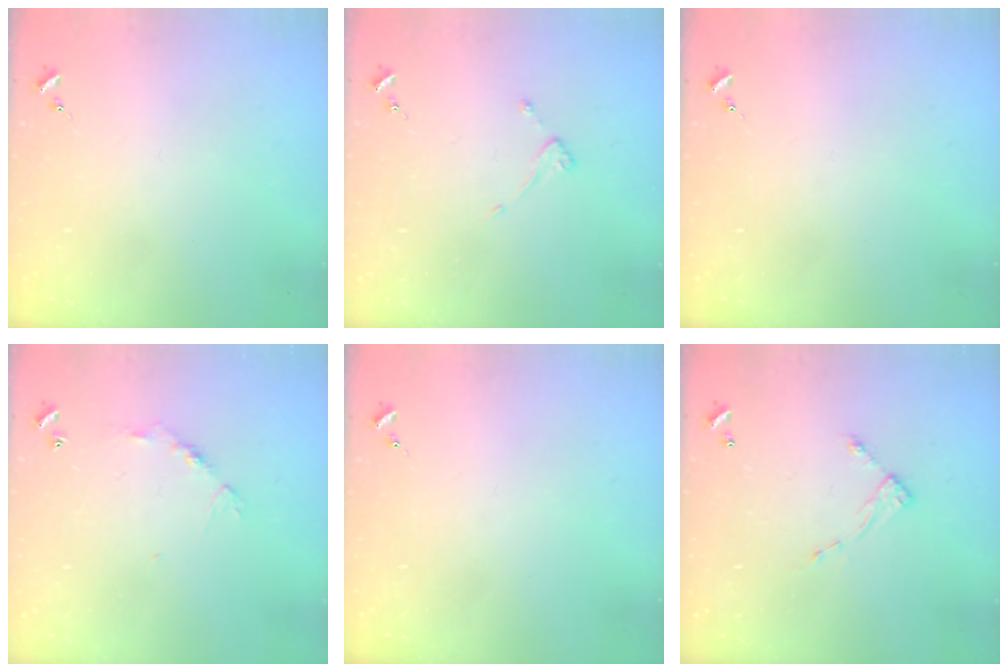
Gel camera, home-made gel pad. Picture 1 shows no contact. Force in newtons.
{"total": 3.6, "press": 3.6, "slide": 0.3}
{"total": 0.0}
{"total": 6.1, "press": 6.1, "slide": 0.5}
{"total": 0.0}
{"total": 6.6, "press": 6.6, "slide": 0.5}